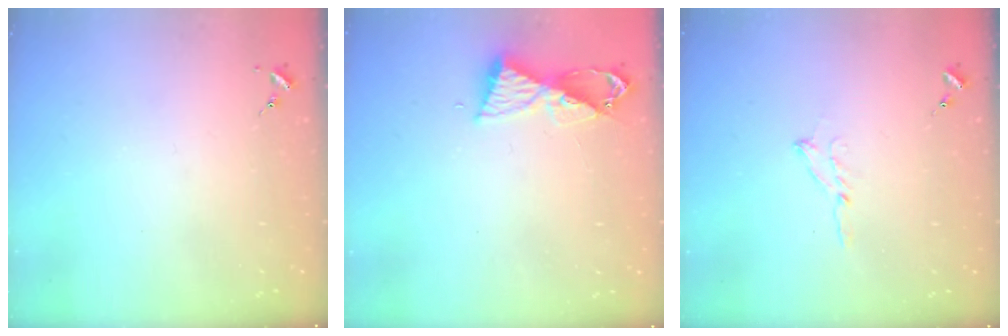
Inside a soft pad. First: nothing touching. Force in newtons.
{"total": 8.6, "press": 8.5, "slide": 0.9}
{"total": 6.0, "press": 6.0, "slide": 0.7}